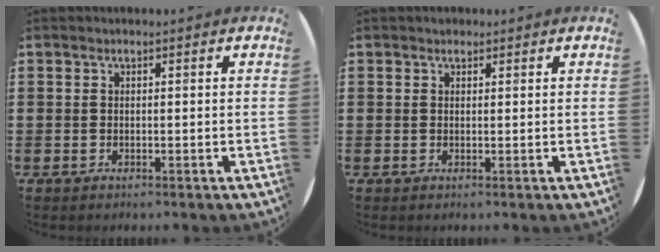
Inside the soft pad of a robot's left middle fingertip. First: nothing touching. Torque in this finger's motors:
{"motor_torque": [-0.32, -0.06, -0.01, 0.02]}